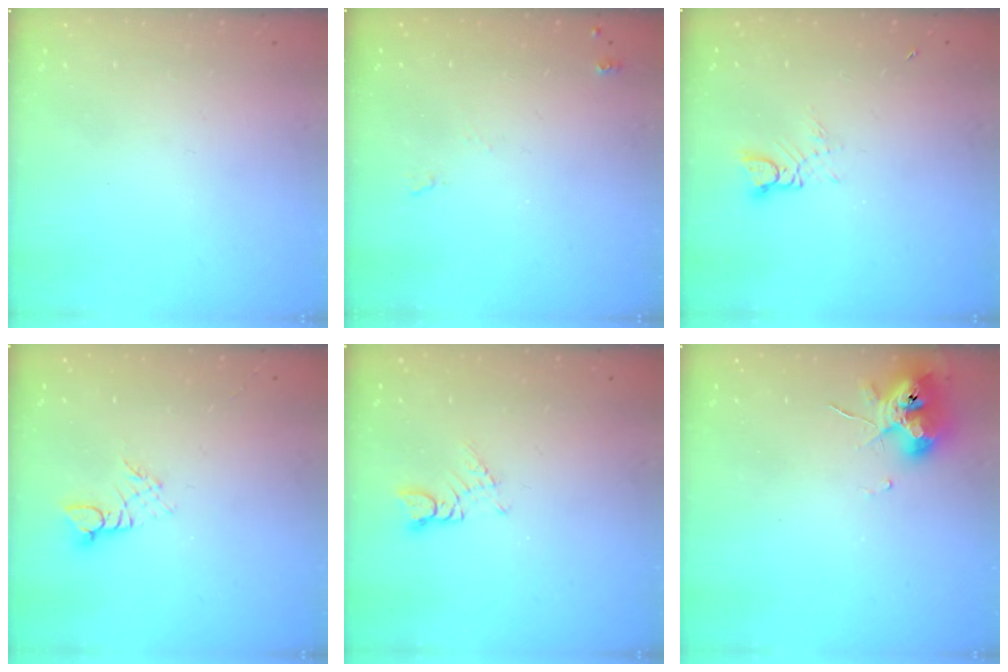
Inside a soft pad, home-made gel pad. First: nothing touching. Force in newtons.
{"total": 4.3, "press": 4.2, "slide": 0.6}
{"total": 2.8, "press": 2.8, "slide": 0.4}
{"total": 2.3, "press": 2.3, "slide": 0.2}
{"total": 2.0, "press": 2.0, "slide": 0.2}
{"total": 9.4, "press": 9.3, "slide": 1.4}